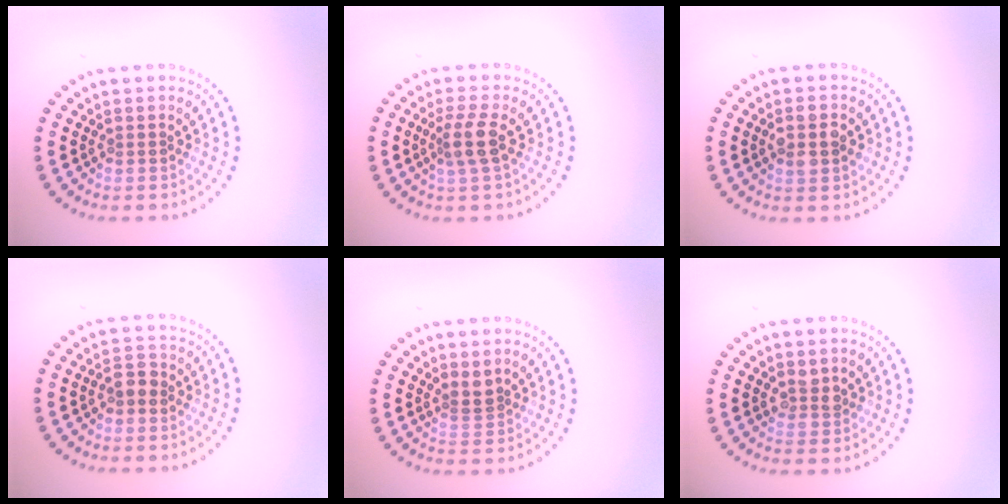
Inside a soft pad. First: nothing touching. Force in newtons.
{"total": 2.6, "press": 2.2, "slide": 1.5}
{"total": 2.5, "press": 2.5, "slide": 0.2}
{"total": 1.8, "press": 1.7, "slide": 0.4}
{"total": 1.5, "press": 1.1, "slide": 1.0}
{"total": 1.7, "press": 1.7, "slide": 0.4}